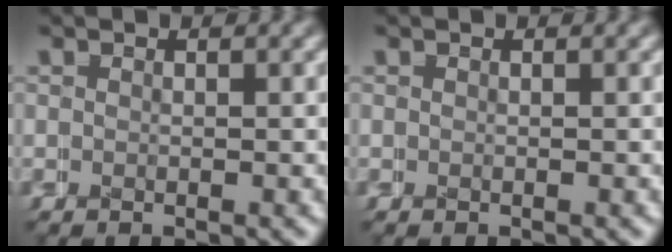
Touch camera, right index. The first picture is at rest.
{"total": 0.0}